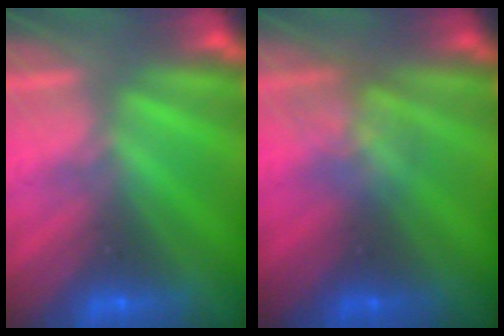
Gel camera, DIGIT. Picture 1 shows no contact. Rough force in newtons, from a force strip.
{"total": 2.6}